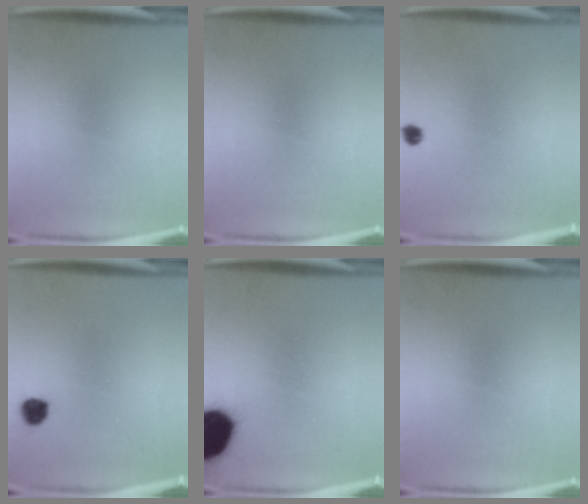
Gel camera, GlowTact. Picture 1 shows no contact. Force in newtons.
{"total": 0.0}
{"total": 1.4}
{"total": 3.2}
{"total": 18.0}
{"total": 0.0}